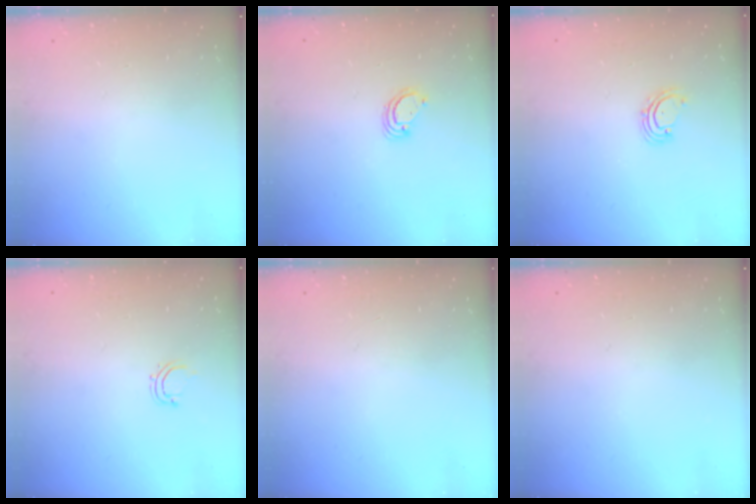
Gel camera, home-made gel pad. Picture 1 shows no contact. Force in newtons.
{"total": 3.8, "press": 3.8, "slide": 0.3}
{"total": 2.8, "press": 2.8, "slide": 0.2}
{"total": 2.8, "press": 2.8, "slide": 0.5}
{"total": 0.0}
{"total": 0.0}